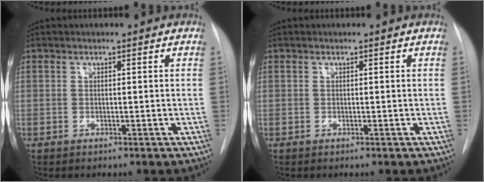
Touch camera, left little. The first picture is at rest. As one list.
[{"total": 0.0}]